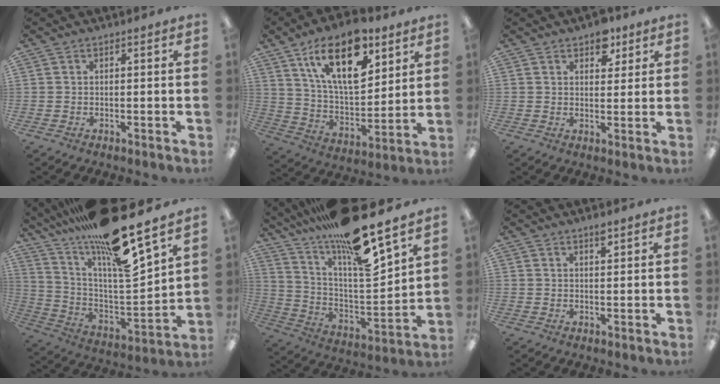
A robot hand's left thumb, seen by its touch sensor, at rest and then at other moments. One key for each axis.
{"total": 20.4, "fx": 11.4, "fy": 9.6, "fz": 13.9, "tx": -0.228, "ty": -0.040, "tz": 0.193}
{"total": 5.9, "fx": 3.9, "fy": 3.4, "fz": 2.8, "tx": -0.016, "ty": -0.018, "tz": 0.063}
{"total": 21.6, "fx": 16.7, "fy": 3.0, "fz": 13.3, "tx": -0.232, "ty": -0.124, "tz": 0.268}
{"total": 20.6, "fx": 16.4, "fy": 2.4, "fz": 12.2, "tx": -0.213, "ty": -0.123, "tz": 0.267}
{"total": 2.1, "fx": 1.6, "fy": 0.6, "fz": 1.3, "tx": -0.022, "ty": -0.004, "tz": 0.027}